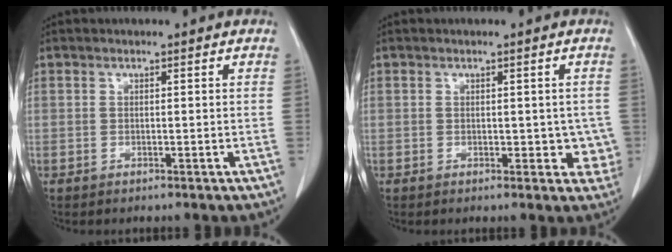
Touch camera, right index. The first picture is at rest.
{"total": 3.2, "force": [0.1, 2.4, 2.1], "torque": [-0.002, 0.003, 0.003]}